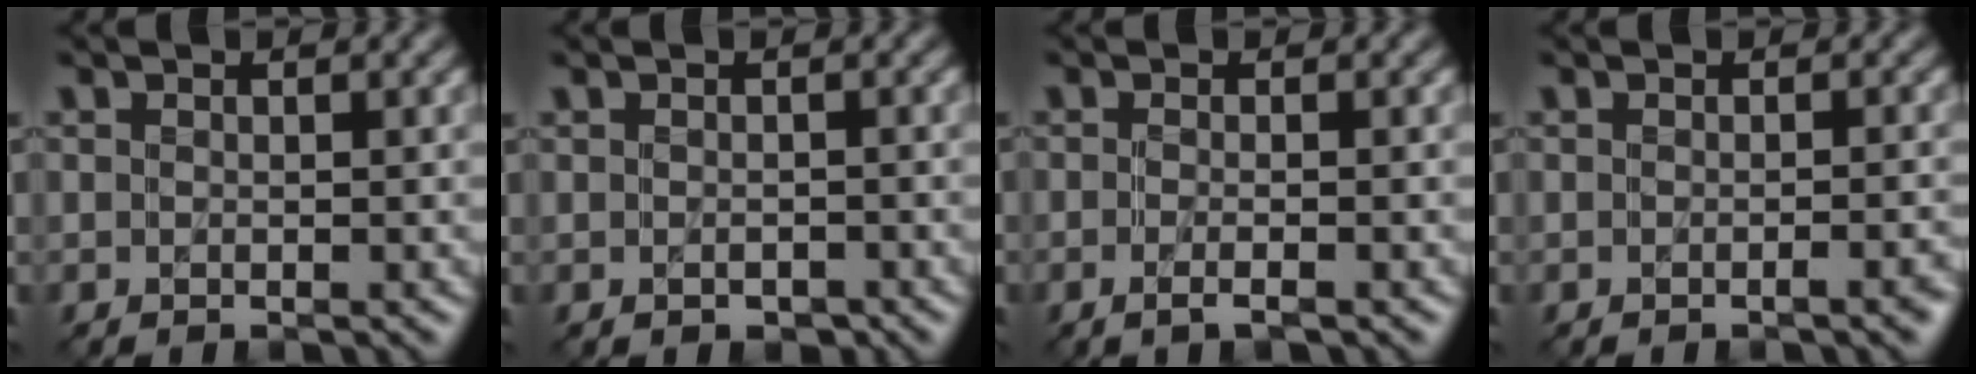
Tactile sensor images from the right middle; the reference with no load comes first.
{"total": 0.9, "force": [-0.4, 0.5, 0.7], "torque": [-0.014, -0.003, -0.004]}
{"total": 1.8, "force": [-0.5, 0.6, 1.6], "torque": [-0.020, -0.006, -0.015]}
{"total": 1.6, "force": [-0.7, 0.4, 1.4], "torque": [-0.012, 0.001, -0.011]}